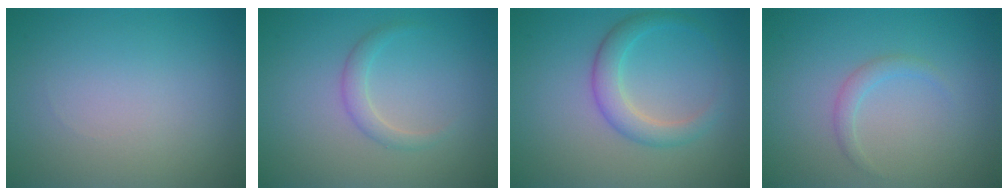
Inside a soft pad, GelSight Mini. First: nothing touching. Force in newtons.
{"total": 1.5, "press": 1.5, "slide": 0.1}
{"total": 2.9, "press": 2.9, "slide": 0.1}
{"total": 1.2, "press": 1.1, "slide": 0.1}